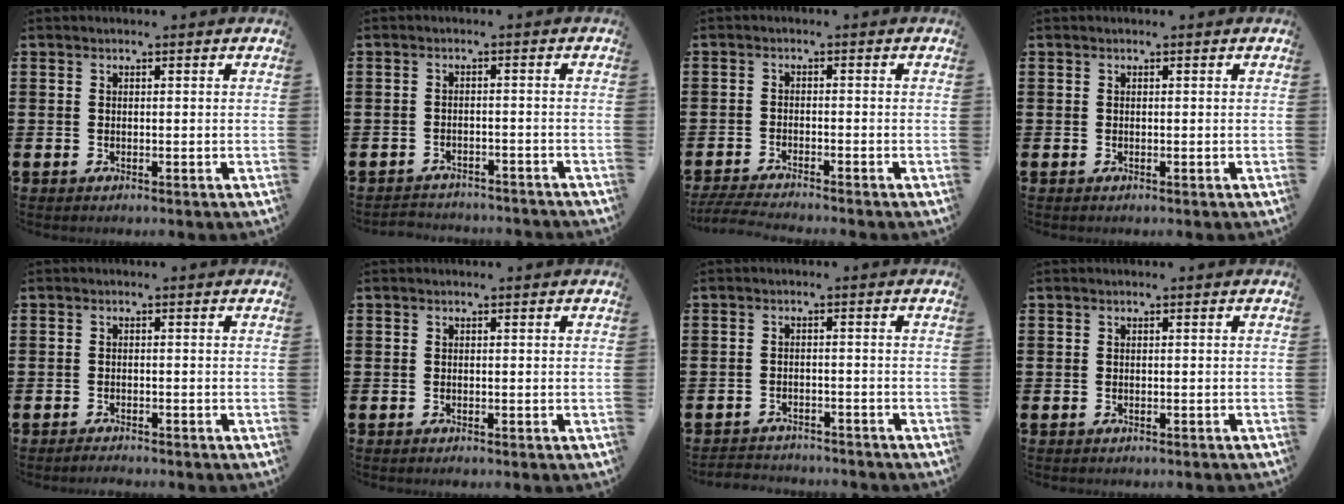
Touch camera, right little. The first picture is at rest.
{"total": 2.1, "force": [-2.1, 0.1, -0.3], "torque": [-0.001, 0.003, -0.047]}
{"total": 2.6, "force": [-2.5, -0.2, 0.9], "torque": [-0.012, -0.001, -0.047]}
{"total": 0.0}
{"total": 1.1, "force": [-1.1, 0.0, 0.0], "torque": [-0.004, -0.001, -0.022]}
{"total": 0.0}
{"total": 2.1, "force": [-2.1, 0.1, -0.4], "torque": [-0.001, 0.002, -0.048]}
{"total": 0.0}